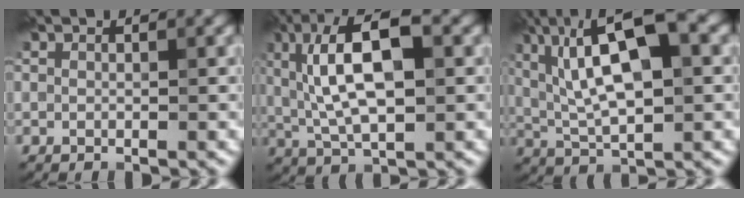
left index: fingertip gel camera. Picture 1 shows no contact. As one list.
[{"total": 9.7, "force": [2.0, 3.6, 8.8], "torque": [-0.155, 0.015, 0.026]}, {"total": 11.8, "force": [3.3, 4.1, 10.6], "torque": [-0.178, 0.018, 0.052]}]